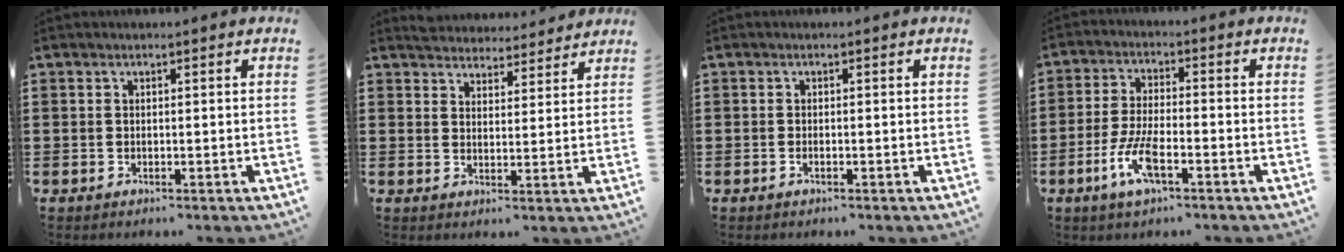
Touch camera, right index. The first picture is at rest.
{"total": 3.5, "force": [3.5, 0.0, -0.4], "torque": [-0.006, -0.017, 0.066]}
{"total": 0.6, "force": [-0.3, 0.1, 0.5], "torque": [-0.010, -0.005, -0.005]}
{"total": 6.9, "force": [-3.2, 1.9, 5.8], "torque": [-0.134, -0.014, -0.062]}